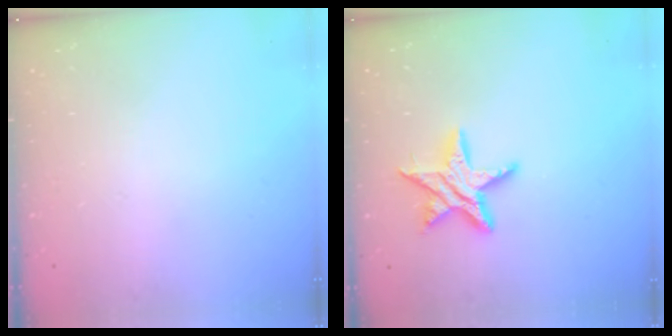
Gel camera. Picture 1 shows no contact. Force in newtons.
{"total": 11.6, "press": 11.5, "slide": 0.7}